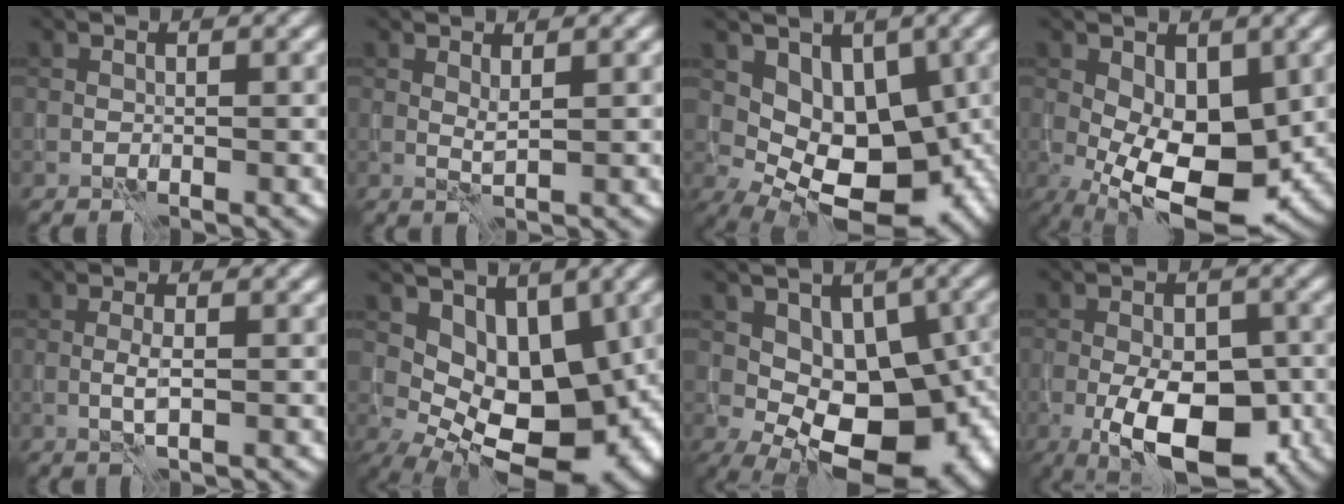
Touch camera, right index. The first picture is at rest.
{"total": 0.9, "force": [0.6, -0.1, 0.7], "torque": [-0.018, -0.001, 0.012]}
{"total": 9.7, "force": [0.7, 6.5, 7.3], "torque": [-0.081, -0.017, 0.020]}
{"total": 7.6, "force": [-1.2, 3.9, 6.4], "torque": [-0.112, -0.004, -0.021]}
{"total": 1.4, "force": [-0.3, 0.1, 1.3], "torque": [-0.030, 0.000, -0.006]}
{"total": 11.2, "force": [0.8, 7.0, 8.6], "torque": [-0.100, -0.013, 0.020]}
{"total": 13.0, "force": [-0.7, 8.1, 10.2], "torque": [-0.108, -0.013, 0.001]}
{"total": 9.5, "force": [-3.2, 4.5, 7.7], "torque": [-0.110, -0.007, -0.057]}